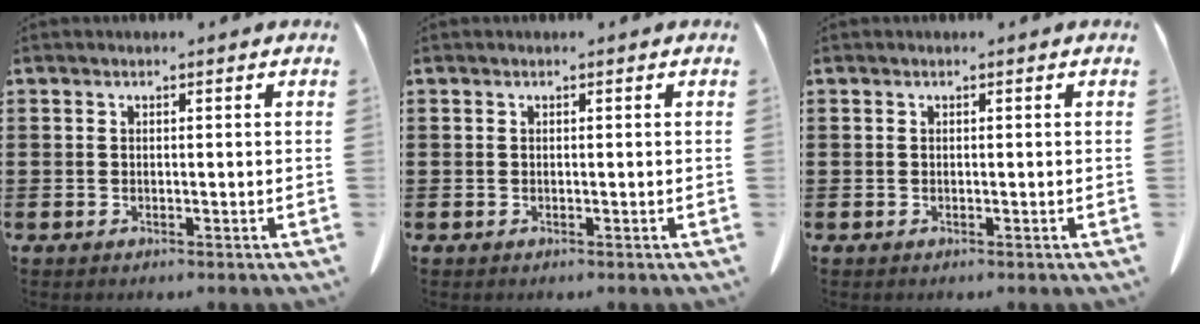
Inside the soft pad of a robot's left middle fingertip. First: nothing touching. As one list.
[{"total": 0.0}, {"total": 0.0}]